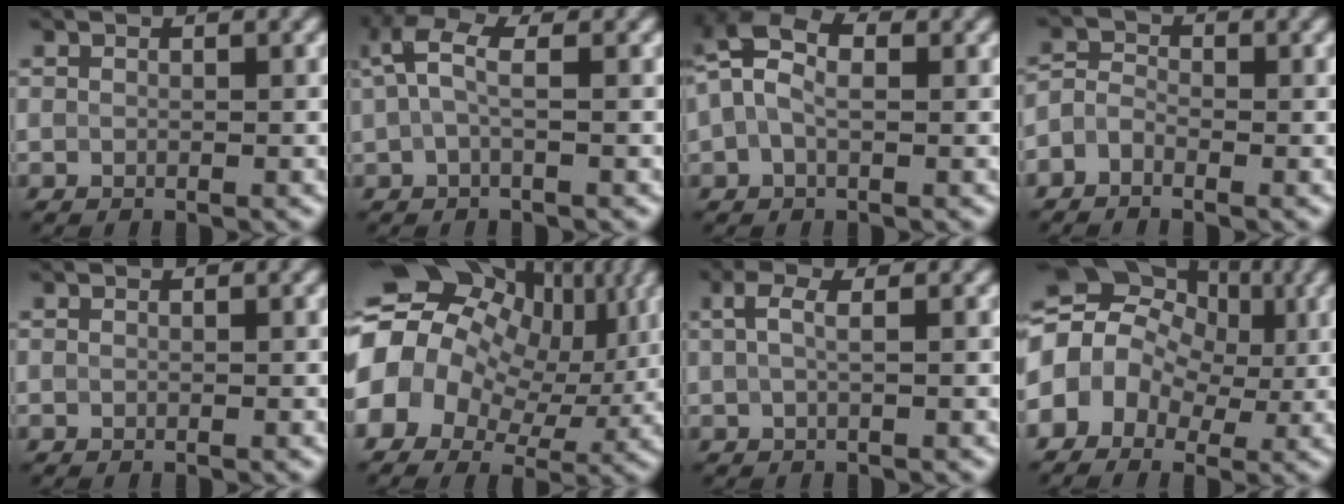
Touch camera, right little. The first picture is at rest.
{"total": 3.0, "force": [0.7, 1.1, 2.6], "torque": [-0.062, 0.010, 0.009]}
{"total": 6.0, "force": [1.0, 3.5, 4.7], "torque": [-0.102, 0.017, 0.007]}
{"total": 1.9, "force": [-1.0, 1.2, 1.1], "torque": [-0.022, 0.005, -0.031]}
{"total": 0.0}
{"total": 19.1, "force": [2.7, 14.9, 11.7], "torque": [-0.218, 0.027, 0.022]}
{"total": 2.0, "force": [0.7, 0.7, 1.8], "torque": [-0.038, 0.004, 0.008]}
{"total": 9.1, "force": [0.4, 7.1, 5.6], "torque": [-0.086, 0.027, -0.013]}